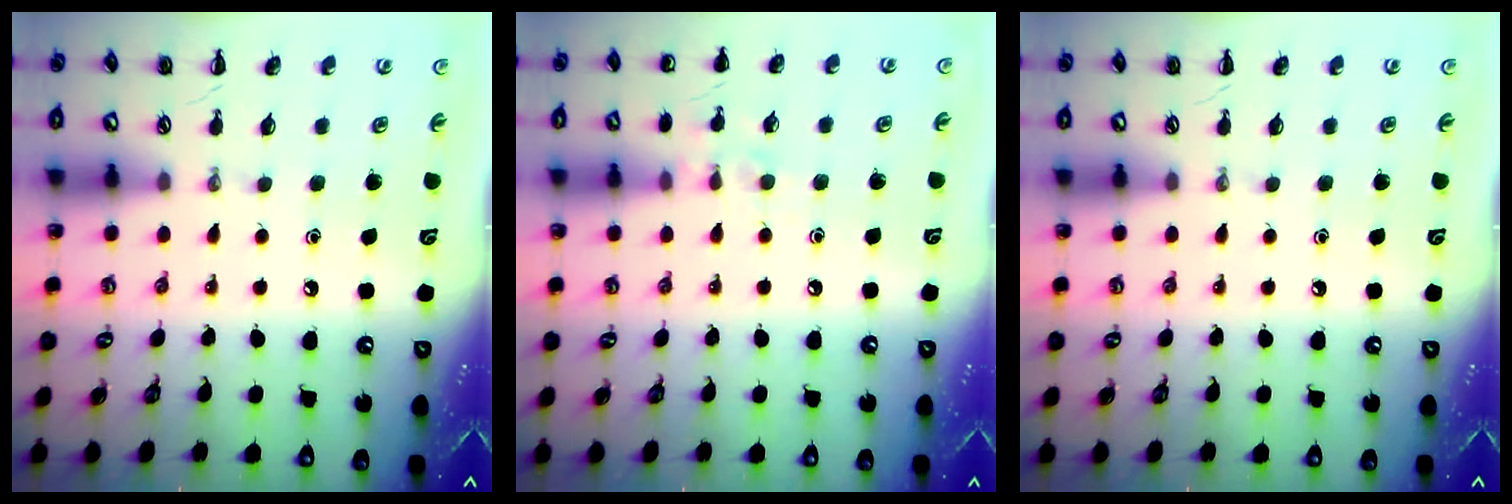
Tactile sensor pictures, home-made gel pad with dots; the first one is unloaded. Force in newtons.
{"total": 6.8, "press": 6.5, "slide": 2.0}
{"total": 0.0}